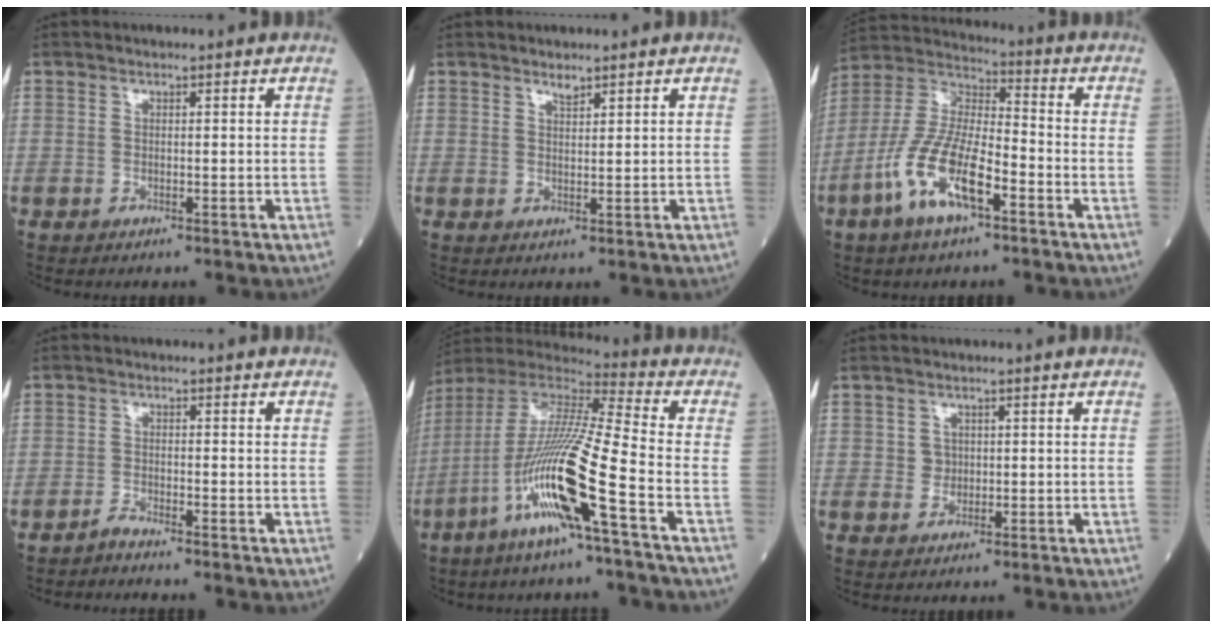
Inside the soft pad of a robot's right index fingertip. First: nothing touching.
{"total": 1.3, "force": [1.2, 0.2, 0.6], "torque": [-0.014, -0.003, 0.022]}
{"total": 13.4, "force": [-6.1, 3.8, 11.3], "torque": [-0.245, -0.001, -0.119]}
{"total": 1.7, "force": [-1.7, -0.5, 0.1], "torque": [-0.003, -0.003, -0.033]}
{"total": 17.6, "force": [-7.2, -0.5, 16.0], "torque": [-0.331, -0.018, -0.146]}
{"total": 1.6, "force": [0.2, 1.5, 0.4], "torque": [-0.004, 0.002, 0.005]}